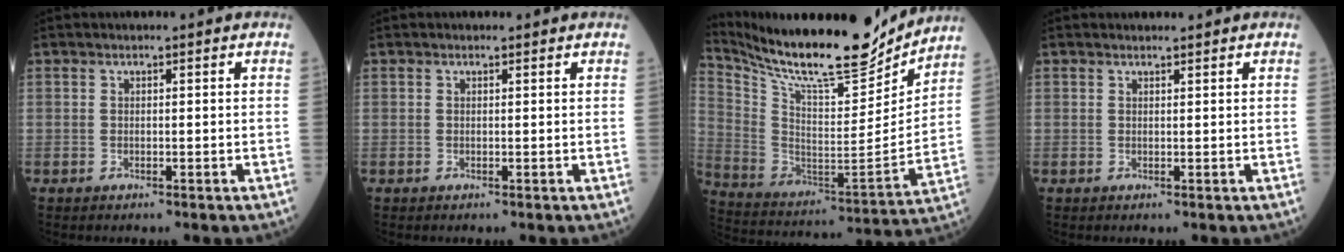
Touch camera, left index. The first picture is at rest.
{"total": 0.5, "force": [0.5, 0.1, 0.0], "torque": [-0.006, -0.001, 0.006]}
{"total": 23.5, "force": [21.1, 3.8, 9.8], "torque": [-0.196, -0.037, 0.342]}
{"total": 1.4, "force": [1.4, 0.1, 0.2], "torque": [-0.007, 0.005, 0.023]}